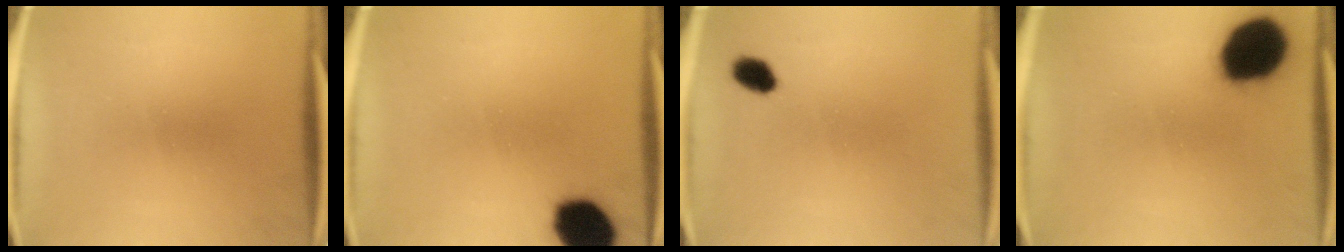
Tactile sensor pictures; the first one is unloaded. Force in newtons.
{"total": 13.2}
{"total": 3.2}
{"total": 18.7}